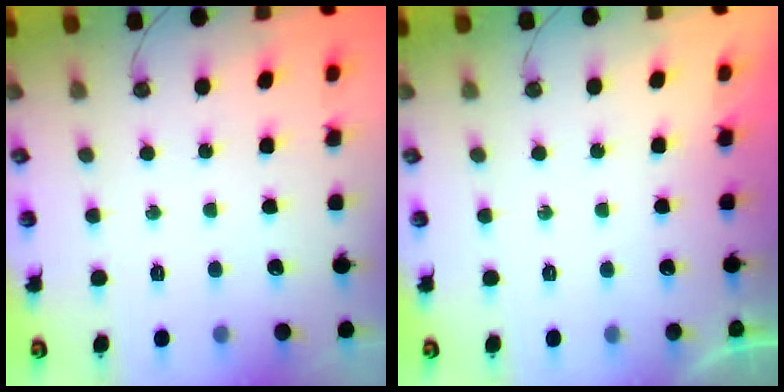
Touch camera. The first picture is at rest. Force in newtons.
{"total": 0.0}